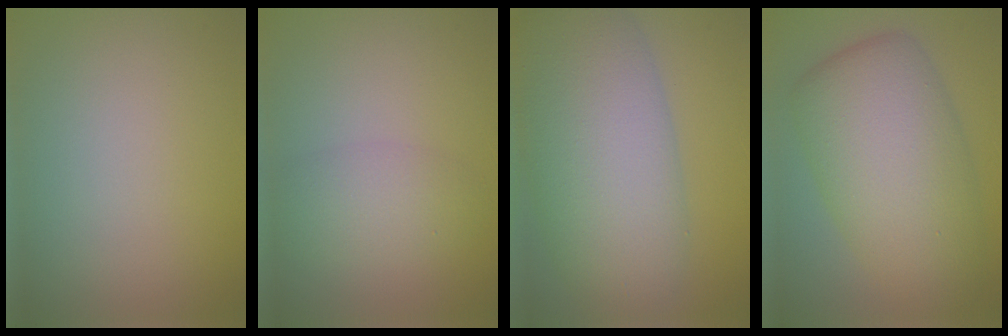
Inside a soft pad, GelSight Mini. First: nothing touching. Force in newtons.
{"total": 3.0, "press": 3.0, "slide": 0.2}
{"total": 11.7, "press": 11.7, "slide": 0.3}
{"total": 9.9, "press": 9.9, "slide": 0.1}